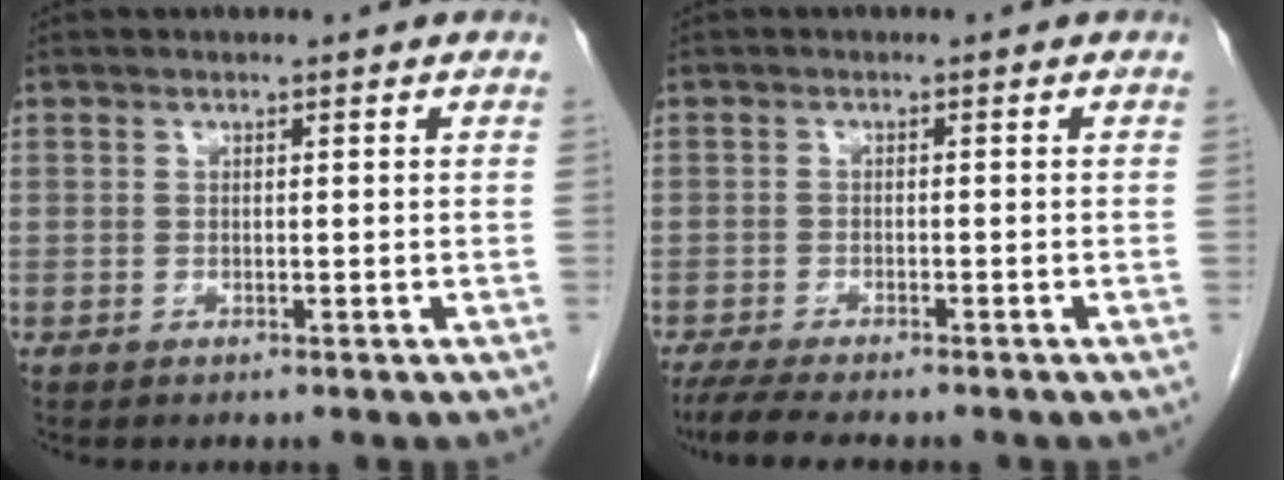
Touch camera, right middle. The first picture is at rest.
{"total": 7.3, "force": [-6.1, 1.2, 3.8], "torque": [-0.060, -0.016, -0.096]}